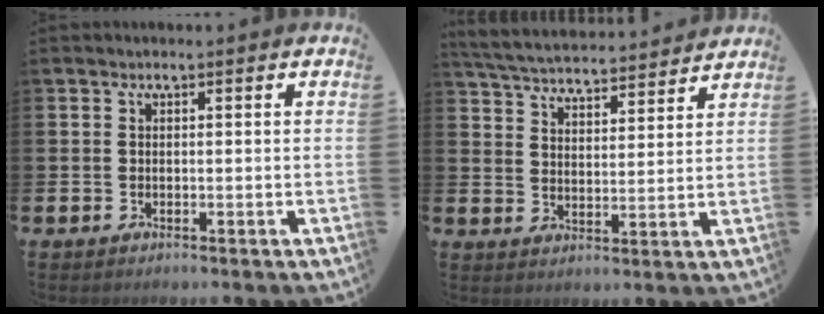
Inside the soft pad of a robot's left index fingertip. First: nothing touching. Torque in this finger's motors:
{"motor_torque": [0.52, -0.50, 0.23, 0.09]}